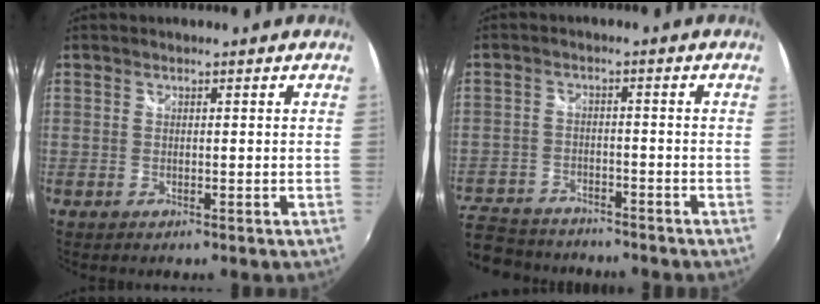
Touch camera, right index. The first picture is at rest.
{"total": 14.2, "force": [-11.4, 7.1, 4.8], "torque": [-0.151, -0.003, -0.187]}